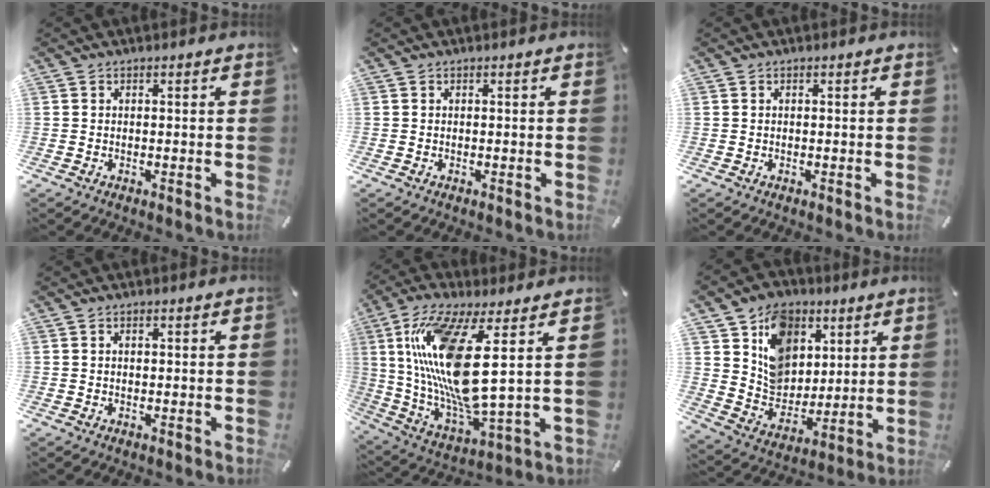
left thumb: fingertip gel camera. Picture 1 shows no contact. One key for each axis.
{"total": 0.0}
{"total": 0.0}
{"total": 0.8, "fx": 0.1, "fy": 0.4, "fz": 0.6, "tx": -0.013, "ty": 0.002, "tz": 0.002}
{"total": 21.0, "fx": 6.3, "fy": 5.8, "fz": 19.1, "tx": -0.415, "ty": -0.038, "tz": 0.093}
{"total": 13.3, "fx": 5.6, "fy": 11.1, "fz": 4.6, "tx": -0.091, "ty": -0.032, "tz": 0.112}